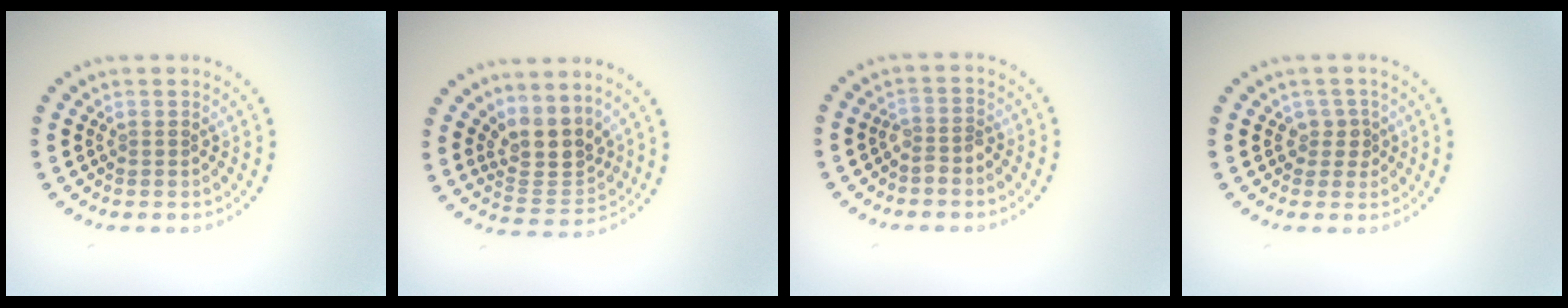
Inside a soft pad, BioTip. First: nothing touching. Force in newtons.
{"total": 3.8, "press": 3.2, "slide": 2.1}
{"total": 1.6, "press": 1.3, "slide": 0.9}
{"total": 1.7, "press": 1.3, "slide": 1.1}